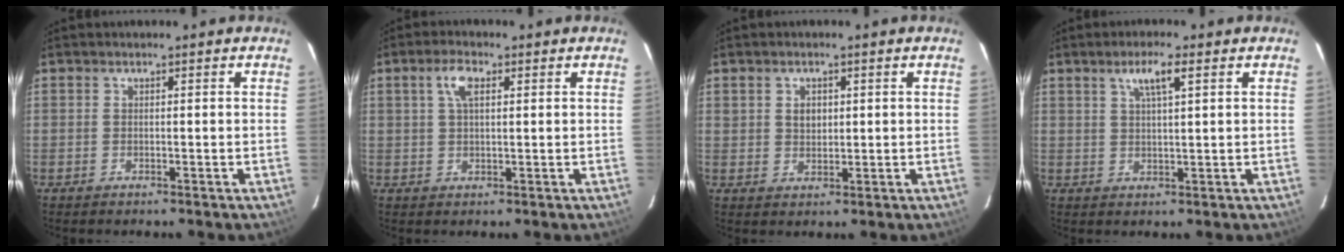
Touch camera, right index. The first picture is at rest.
{"total": 4.1, "force": [1.5, 1.8, 3.3], "torque": [-0.063, 0.012, 0.028]}
{"total": 2.8, "force": [0.8, 2.3, 1.5], "torque": [-0.022, 0.006, 0.015]}
{"total": 4.4, "force": [2.2, 0.6, 3.7], "torque": [-0.067, 0.007, 0.039]}